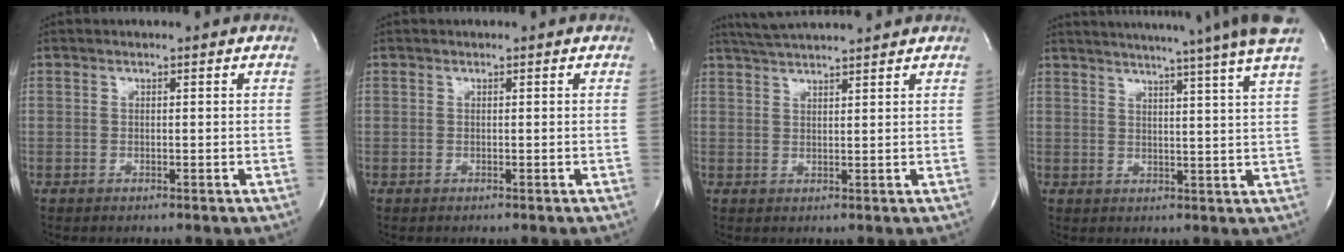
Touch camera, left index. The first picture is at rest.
{"total": 0.0}
{"total": 7.6, "force": [7.0, -0.5, 2.9], "torque": [-0.057, 0.028, 0.112]}
{"total": 16.1, "force": [13.7, -2.0, 8.2], "torque": [-0.129, -0.027, 0.167]}